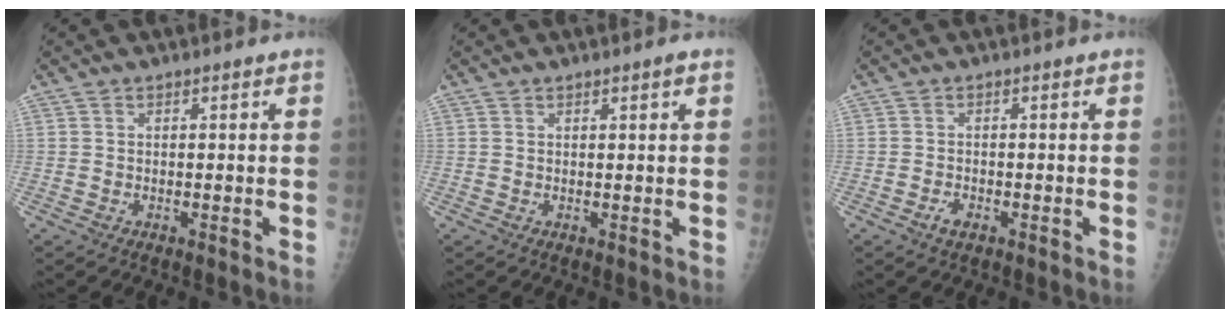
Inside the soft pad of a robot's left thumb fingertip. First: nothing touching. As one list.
[{"total": 0.9, "force": [0.6, 0.1, 0.7], "torque": [-0.008, -0.002, 0.009]}, {"total": 1.8, "force": [-1.0, 1.0, 1.1], "torque": [-0.022, 0.000, -0.018]}]